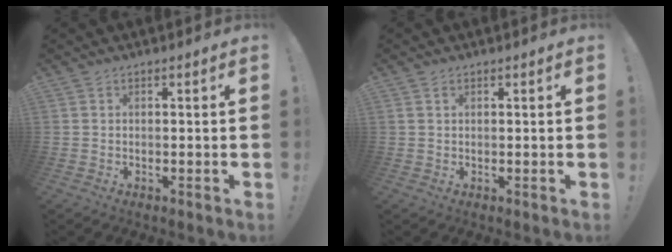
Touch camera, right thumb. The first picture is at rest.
{"total": 1.0, "force": [0.5, 0.7, 0.6], "torque": [-0.012, 0.002, 0.010]}